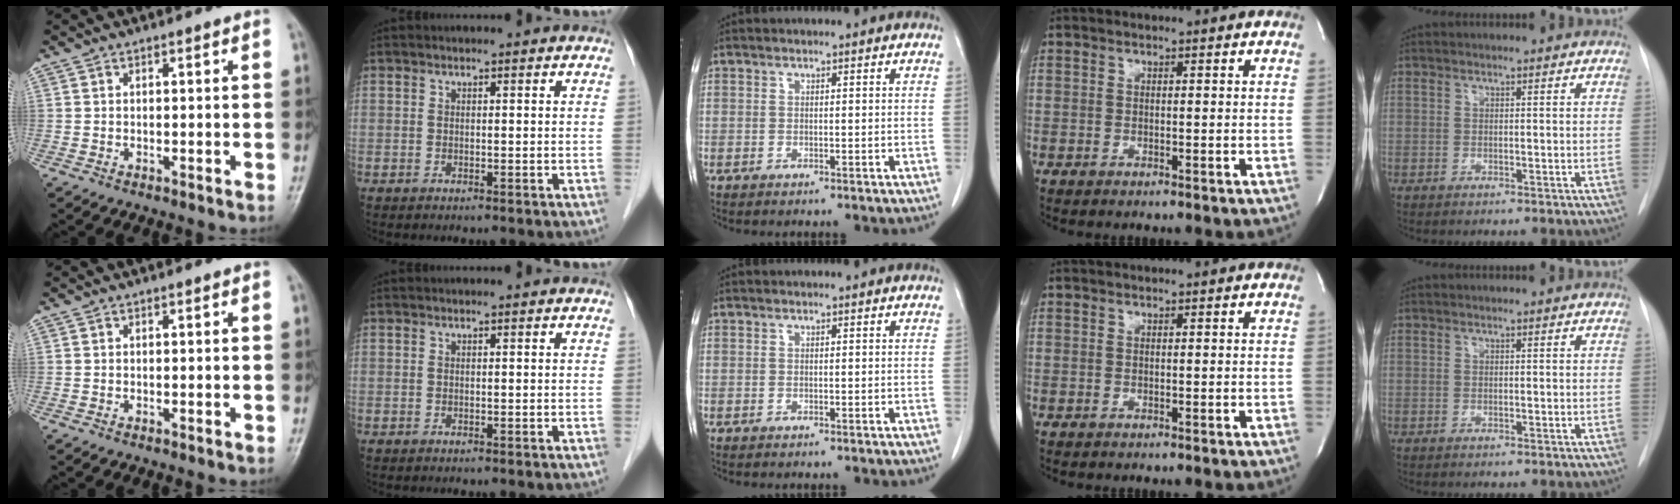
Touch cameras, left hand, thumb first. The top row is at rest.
{}